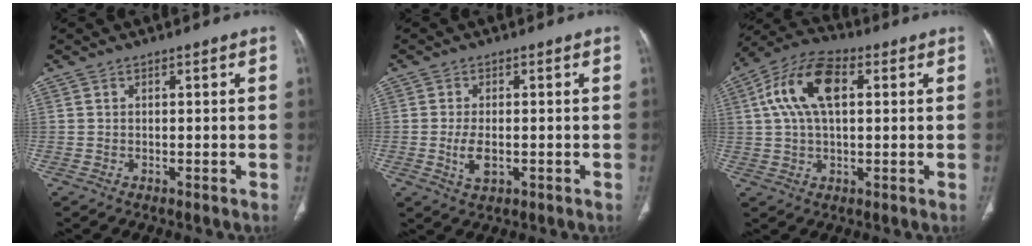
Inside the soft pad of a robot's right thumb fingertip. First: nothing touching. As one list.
[{"total": 4.1, "force": [-0.9, 2.1, 3.4], "torque": [-0.072, -0.004, -0.013]}, {"total": 12.9, "force": [3.1, 6.7, 10.5], "torque": [-0.209, 0.025, 0.053]}]